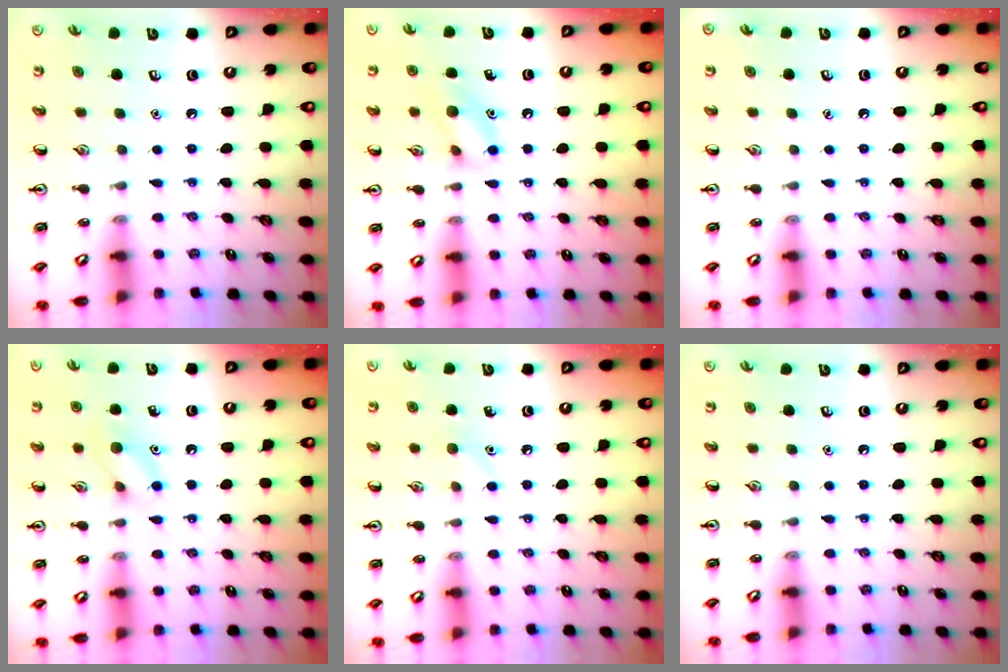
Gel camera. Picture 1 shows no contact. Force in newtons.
{"total": 10.0, "press": 9.8, "slide": 1.7}
{"total": 0.0}
{"total": 8.1, "press": 8.1, "slide": 0.5}
{"total": 6.2, "press": 6.0, "slide": 1.7}
{"total": 0.0}